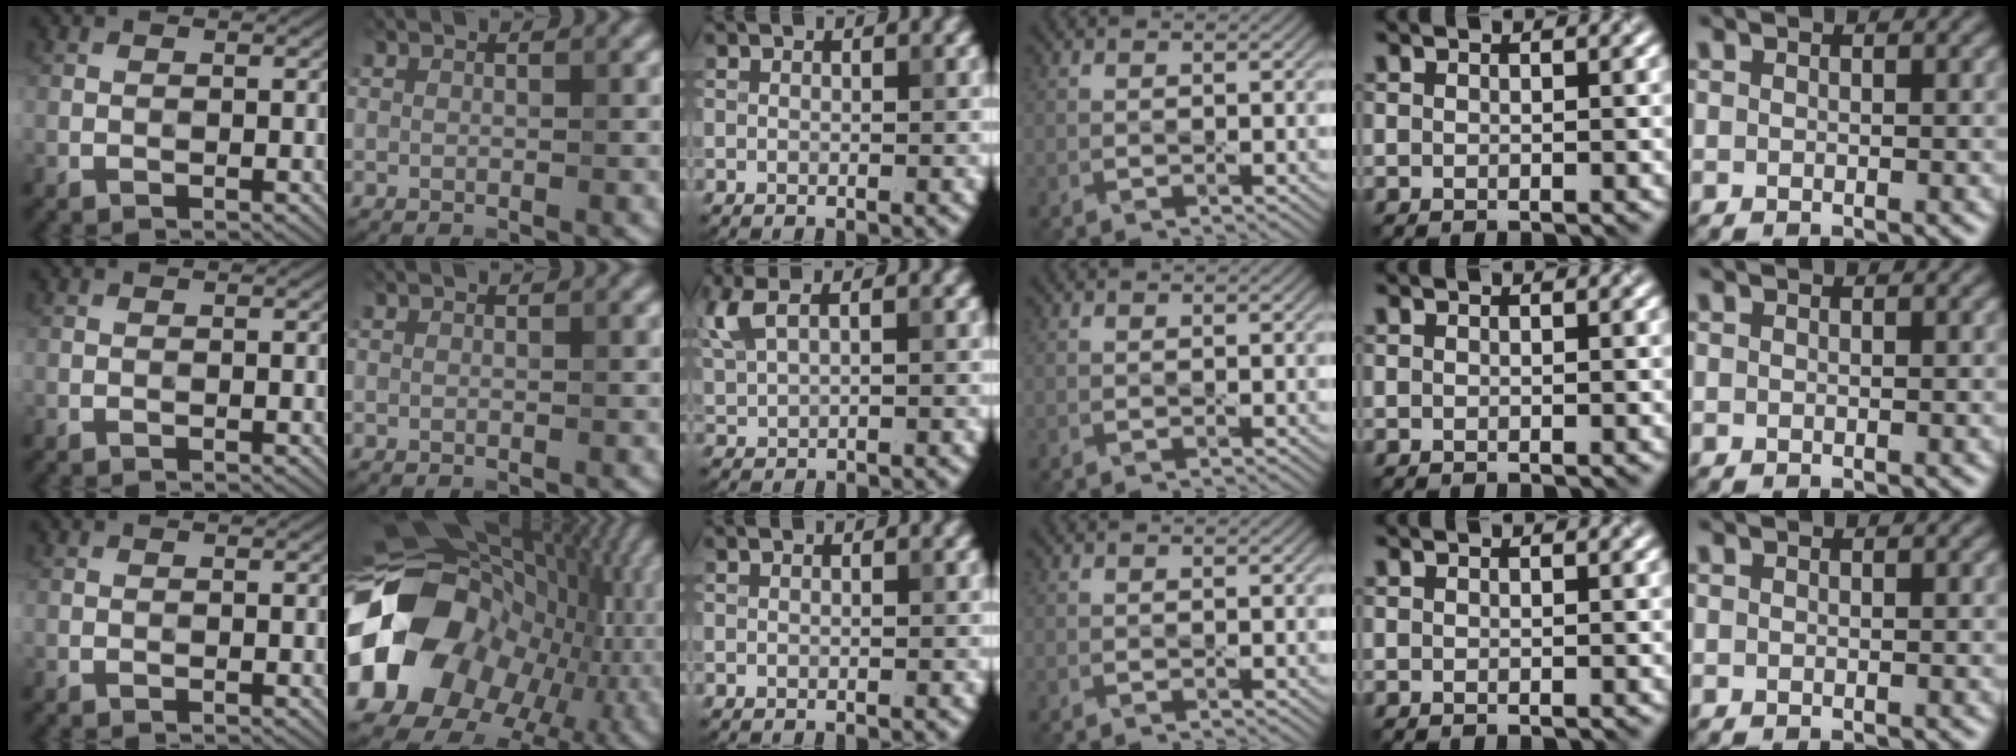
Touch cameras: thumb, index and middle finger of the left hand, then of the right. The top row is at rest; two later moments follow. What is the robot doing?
{"motion": "press", "object": "camera"}